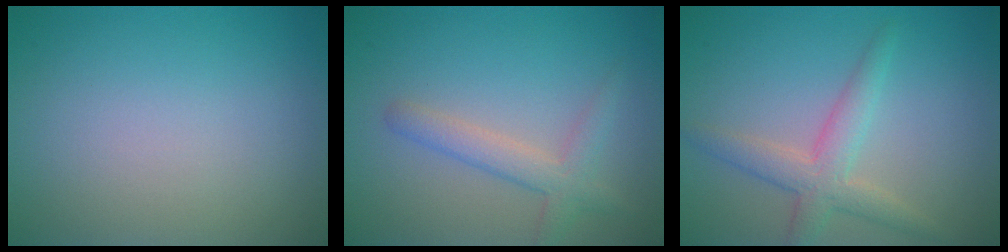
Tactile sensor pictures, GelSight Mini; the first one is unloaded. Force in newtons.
{"total": 2.7, "press": 2.7, "slide": 0.1}
{"total": 3.3, "press": 3.3, "slide": 0.2}